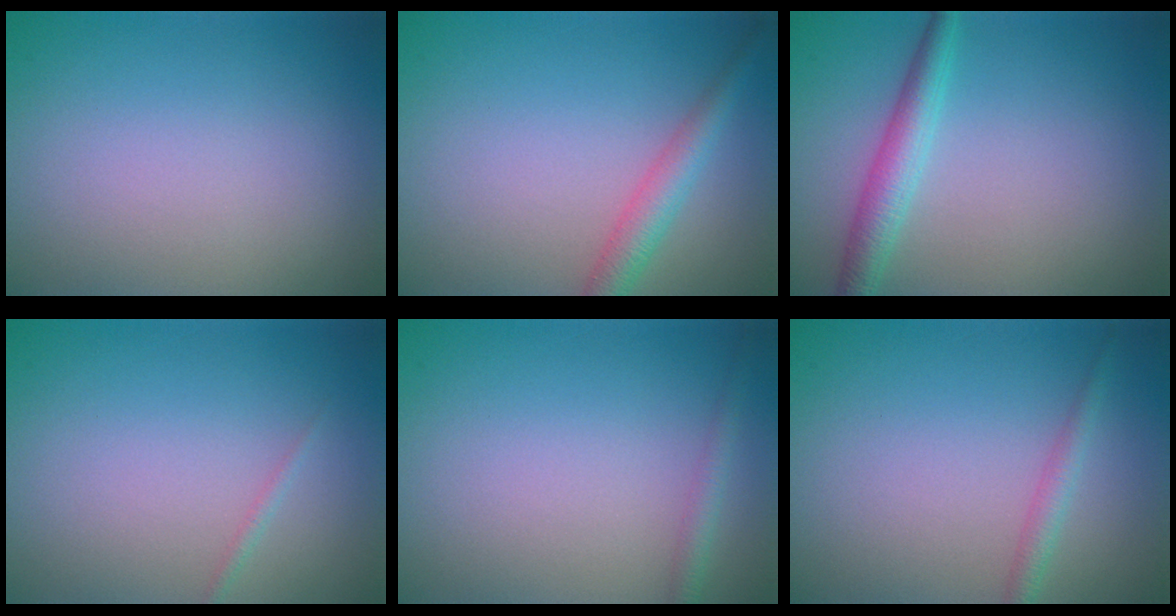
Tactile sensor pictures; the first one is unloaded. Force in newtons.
{"total": 2.8, "press": 2.8, "slide": 0.2}
{"total": 2.8, "press": 2.8, "slide": 0.0}
{"total": 0.6, "press": 0.5, "slide": 0.0}
{"total": 1.3, "press": 1.3, "slide": 0.1}
{"total": 1.6, "press": 1.5, "slide": 0.2}